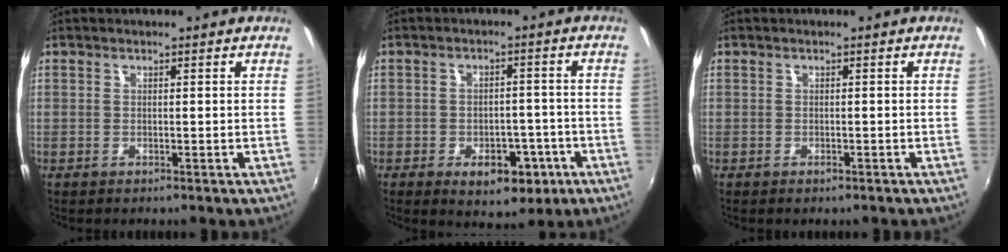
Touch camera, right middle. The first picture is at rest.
{"total": 8.8, "force": [-4.4, 5.3, 5.4], "torque": [-0.092, 0.000, -0.048]}
{"total": 0.7, "force": [-0.5, 0.4, 0.3], "torque": [-0.005, -0.002, -0.008]}